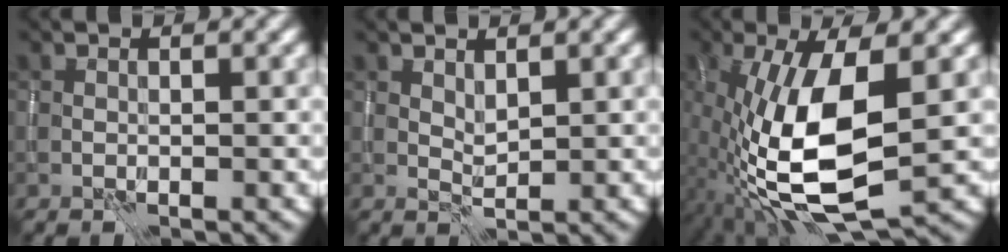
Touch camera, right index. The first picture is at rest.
{"total": 1.2, "force": [0.9, 0.4, 0.6], "torque": [-0.016, -0.003, 0.021]}
{"total": 11.3, "force": [-1.9, 4.3, 10.2], "torque": [-0.216, -0.010, -0.039]}